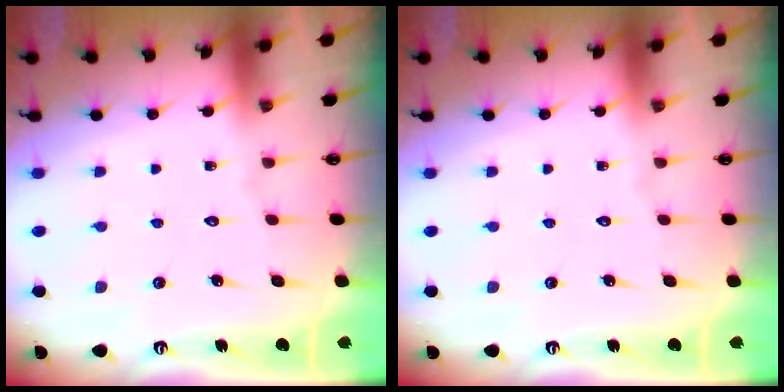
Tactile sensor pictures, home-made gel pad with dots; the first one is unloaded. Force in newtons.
{"total": 0.0}